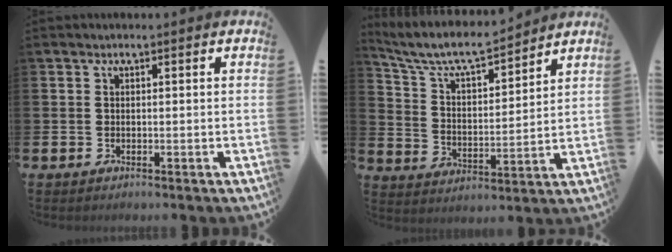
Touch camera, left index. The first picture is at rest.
{"total": 7.6, "force": [6.9, 1.6, 2.7], "torque": [-0.089, -0.046, 0.119]}